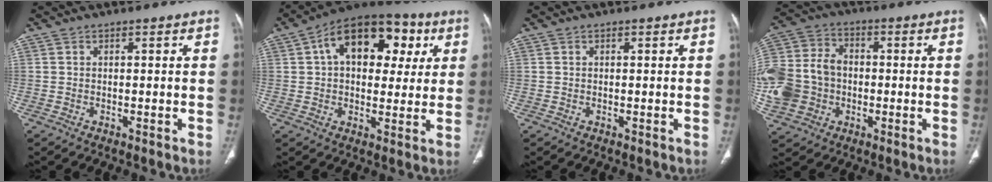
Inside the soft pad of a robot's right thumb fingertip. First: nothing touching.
{"total": 18.4, "force": [5.5, 11.4, 13.4], "torque": [-0.160, 0.015, 0.073]}
{"total": 0.0}
{"total": 16.9, "force": [-2.4, 14.0, 9.2], "torque": [-0.203, 0.028, -0.042]}